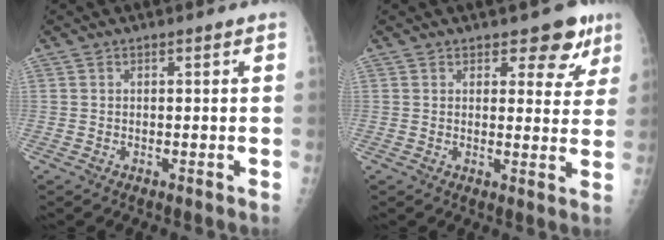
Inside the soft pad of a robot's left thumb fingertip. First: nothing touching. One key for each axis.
{"total": 6.4, "fx": 4.4, "fy": 3.6, "fz": 3.1, "tx": 0.002, "ty": -0.023, "tz": 0.051}